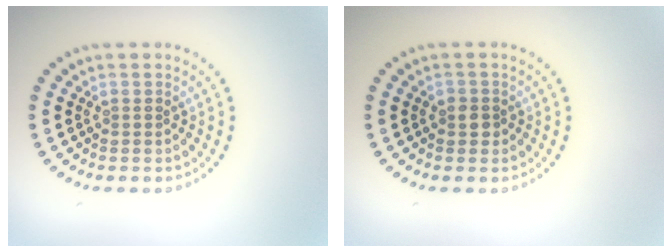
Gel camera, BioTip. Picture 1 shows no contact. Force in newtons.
{"total": 1.3, "press": 1.3, "slide": 0.4}